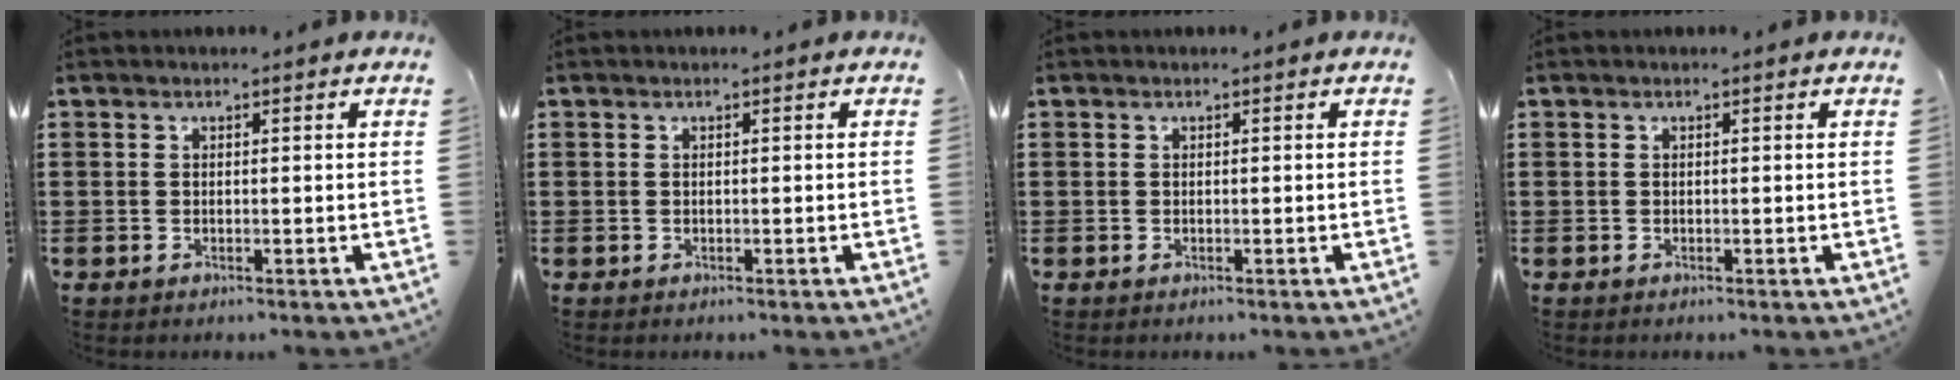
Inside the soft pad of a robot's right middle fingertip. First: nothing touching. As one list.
[{"total": 0.0}, {"total": 0.0}, {"total": 0.0}]